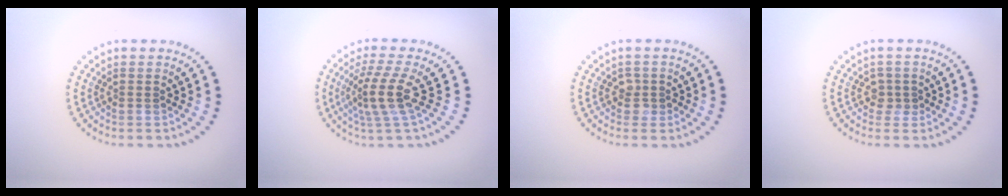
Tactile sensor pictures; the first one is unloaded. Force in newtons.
{"total": 3.7, "press": 2.8, "slide": 2.3}
{"total": 1.2, "press": 1.1, "slide": 0.4}
{"total": 1.4, "press": 1.1, "slide": 0.9}